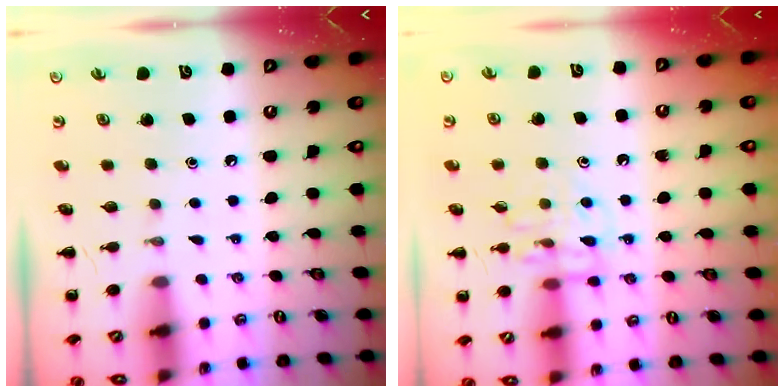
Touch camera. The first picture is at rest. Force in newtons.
{"total": 9.6, "press": 9.6, "slide": 0.6}